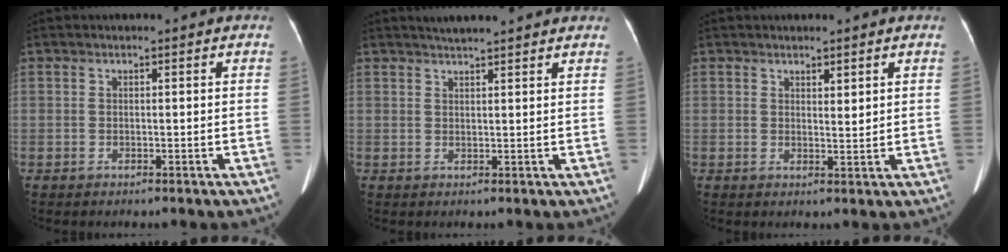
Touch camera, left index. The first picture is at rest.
{"total": 6.2, "force": [5.6, 0.4, 2.7], "torque": [-0.039, 0.024, 0.074]}
{"total": 1.7, "force": [1.2, 0.4, 1.1], "torque": [-0.018, -0.007, 0.023]}